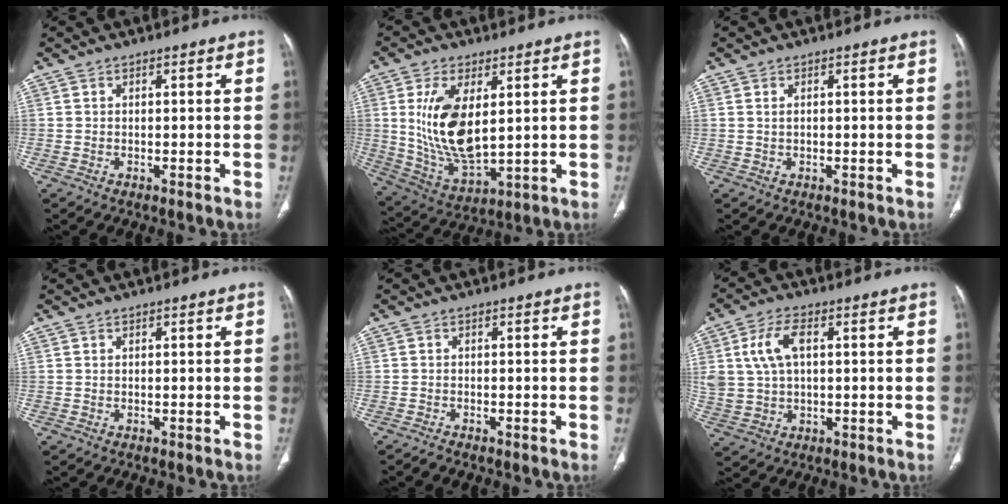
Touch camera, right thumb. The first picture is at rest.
{"total": 14.7, "force": [2.9, 7.3, 12.4], "torque": [-0.231, -0.023, 0.071]}
{"total": 0.7, "force": [0.2, 0.4, 0.5], "torque": [-0.014, 0.002, 0.005]}
{"total": 0.0}
{"total": 4.0, "force": [-3.3, 1.1, 1.9], "torque": [-0.040, 0.005, -0.055]}
{"total": 8.8, "force": [2.1, 5.2, 6.7], "torque": [-0.140, 0.008, 0.047]}